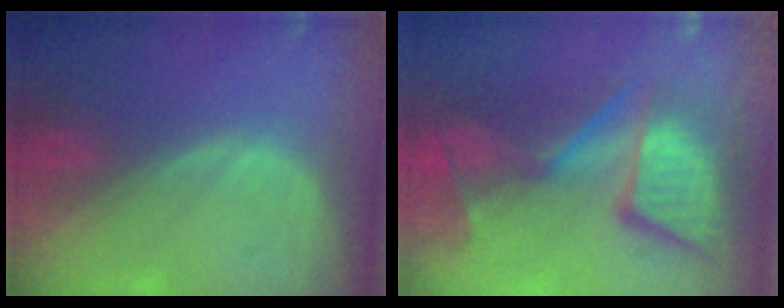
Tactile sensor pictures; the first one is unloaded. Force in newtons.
{"total": 13.6, "press": 11.2, "slide": 7.7}